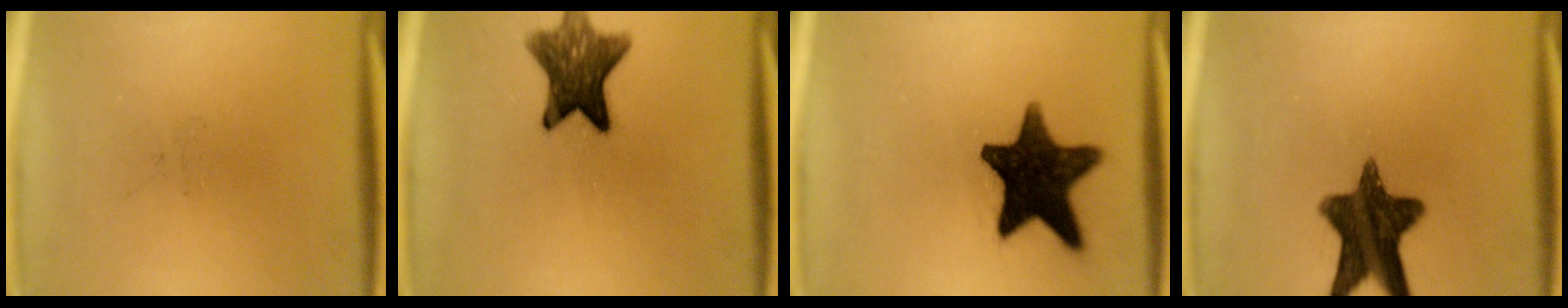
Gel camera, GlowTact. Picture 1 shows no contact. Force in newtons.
{"total": 10.0}
{"total": 16.4}
{"total": 13.0}